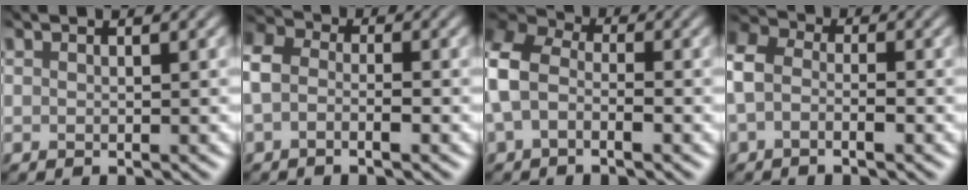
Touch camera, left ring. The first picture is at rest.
{"total": 3.2, "force": [-1.7, 1.9, 1.9], "torque": [-0.045, -0.001, -0.035]}
{"total": 6.8, "force": [-1.7, 4.7, 4.6], "torque": [-0.138, 0.002, -0.037]}
{"total": 3.9, "force": [-1.7, 2.5, 2.5], "torque": [-0.061, -0.001, -0.035]}